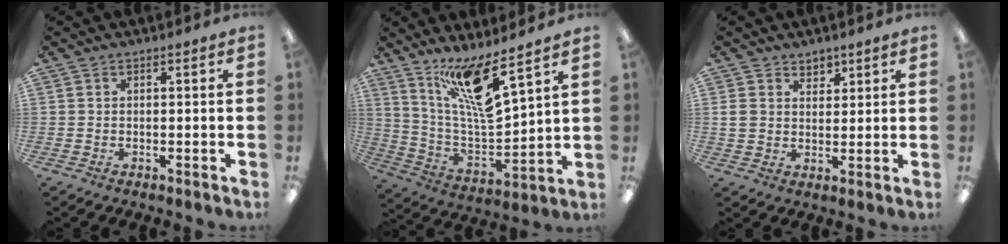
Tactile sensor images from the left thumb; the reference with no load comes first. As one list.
[{"total": 14.4, "force": [10.3, 2.6, 9.7], "torque": [-0.183, -0.060, 0.172]}, {"total": 4.8, "force": [2.5, 4.0, 0.9], "torque": [-0.017, -0.007, 0.045]}]